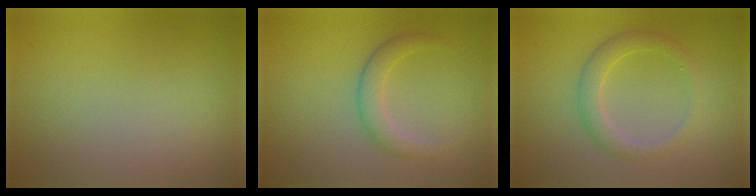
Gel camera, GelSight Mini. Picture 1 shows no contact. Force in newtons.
{"total": 2.3, "press": 2.3, "slide": 0.1}
{"total": 2.3, "press": 2.3, "slide": 0.1}